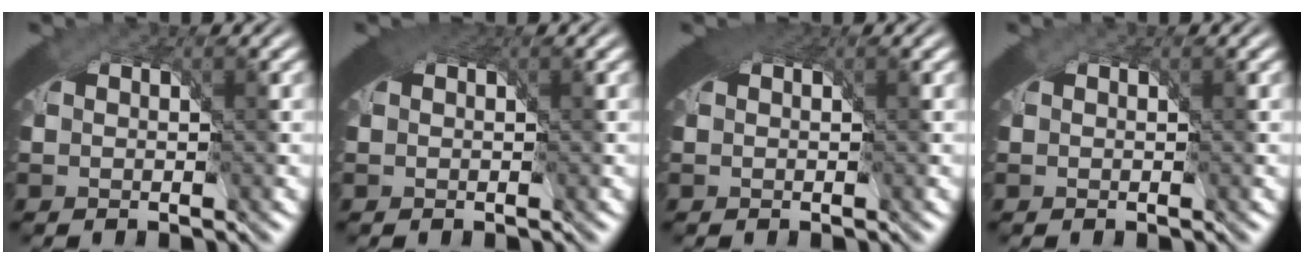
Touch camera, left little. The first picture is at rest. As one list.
[{"total": 0.5, "force": [0.1, 0.3, 0.4], "torque": [-0.006, 0.005, -0.002]}, {"total": 1.0, "force": [0.2, 0.5, 0.8], "torque": [-0.013, 0.006, 0.000]}, {"total": 0.0}]